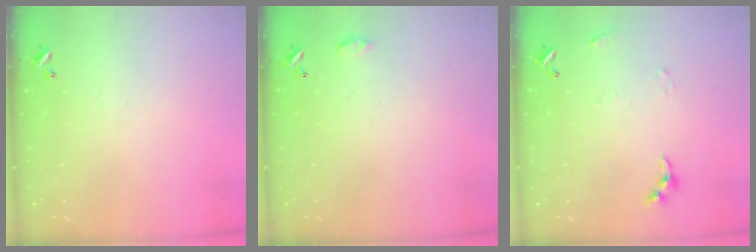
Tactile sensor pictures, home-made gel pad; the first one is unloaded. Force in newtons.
{"total": 4.7, "press": 4.7, "slide": 0.6}
{"total": 4.6, "press": 4.6, "slide": 0.4}